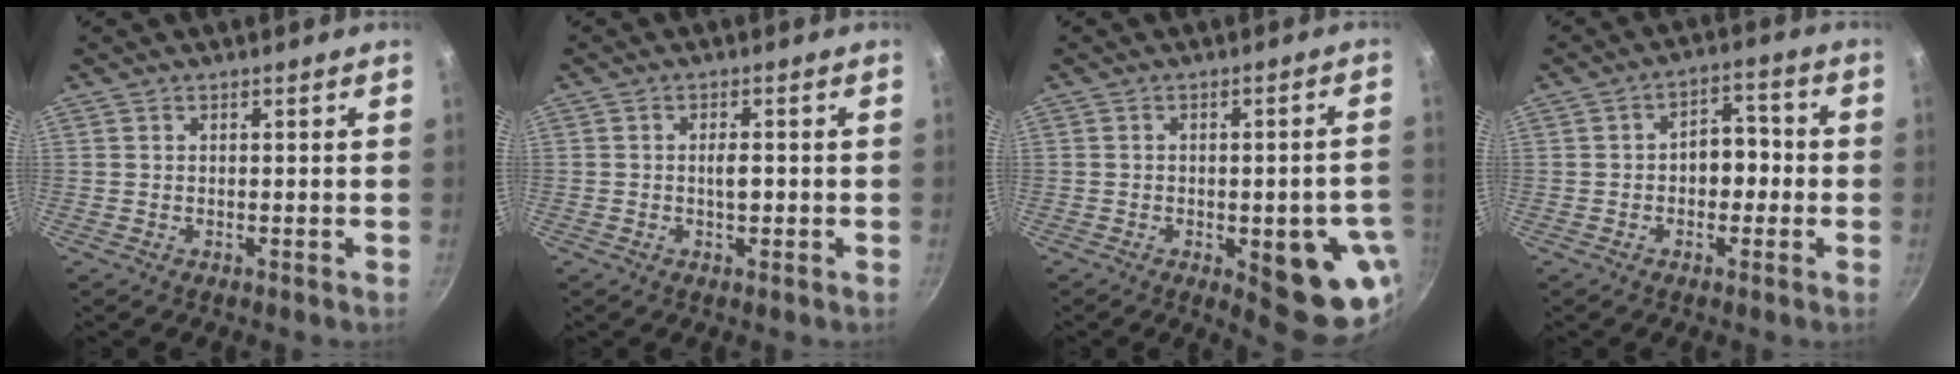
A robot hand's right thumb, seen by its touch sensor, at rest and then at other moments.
{"total": 2.5, "force": [-0.3, 1.2, 2.1], "torque": [-0.023, 0.007, -0.005]}
{"total": 15.2, "force": [-4.5, 6.0, 13.2], "torque": [-0.105, 0.008, -0.052]}
{"total": 6.7, "force": [-0.9, 4.7, 4.7], "torque": [-0.020, 0.027, -0.018]}